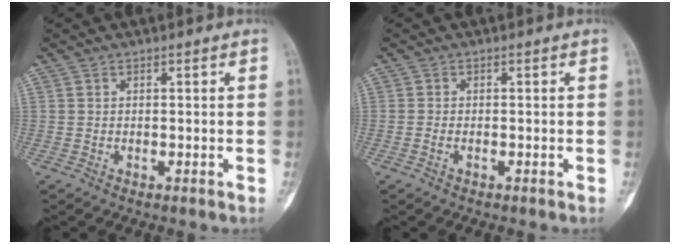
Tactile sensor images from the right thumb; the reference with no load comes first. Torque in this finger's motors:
{"motor_torque": [-0.52, -0.28, -0.11, 0.01, -0.04]}